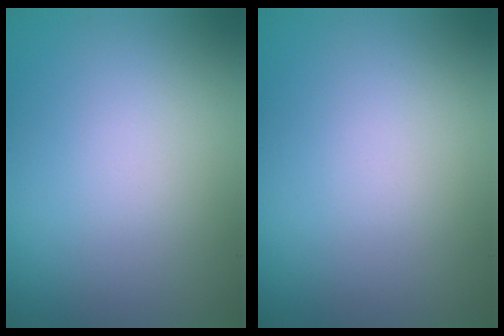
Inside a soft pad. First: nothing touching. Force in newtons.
{"total": 0.0}